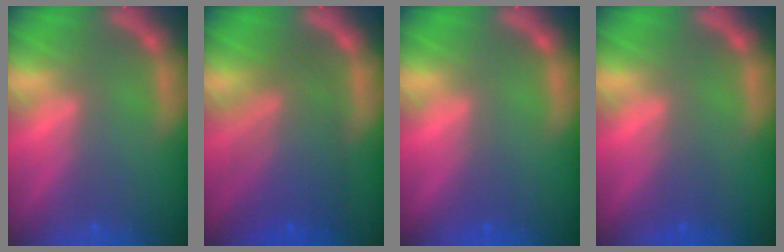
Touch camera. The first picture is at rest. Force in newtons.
{"total": 8.1}
{"total": 0.9}
{"total": 1.5}